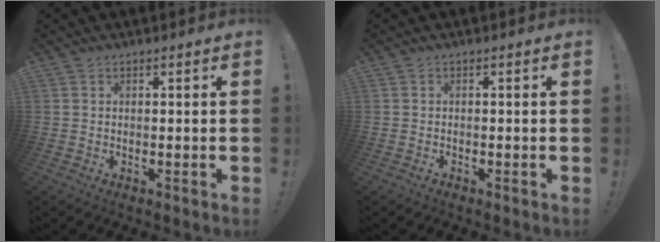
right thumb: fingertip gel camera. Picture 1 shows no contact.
{"total": 0.6, "force": [-0.5, 0.1, 0.1], "torque": [-0.007, 0.002, -0.009]}